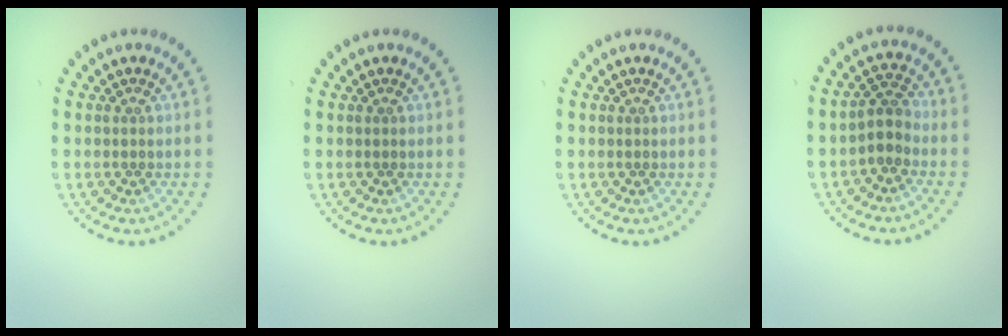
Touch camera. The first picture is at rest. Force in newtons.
{"total": 0.0}
{"total": 0.0}
{"total": 2.2, "press": 1.9, "slide": 1.2}